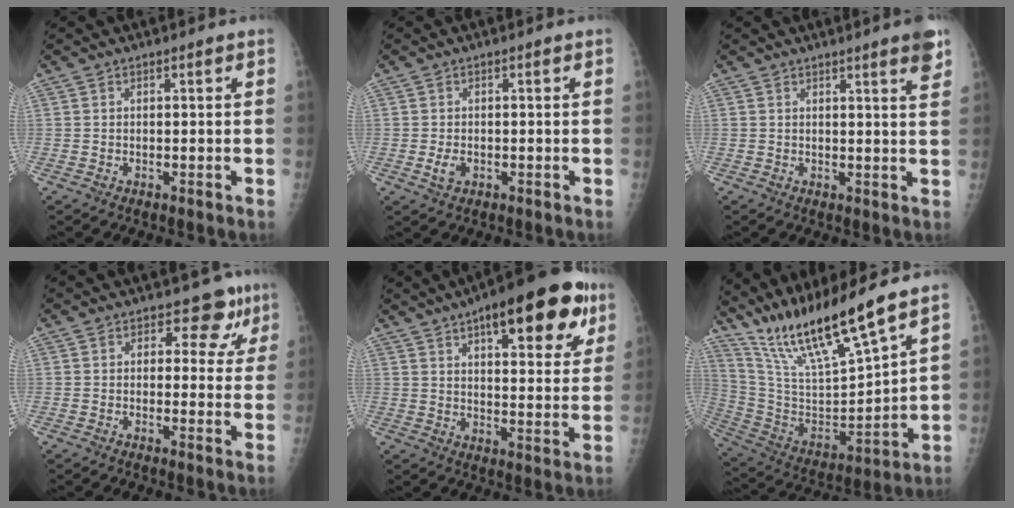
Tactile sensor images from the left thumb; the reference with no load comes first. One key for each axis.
{"total": 2.6, "fx": -0.7, "fy": 1.7, "fz": 1.8, "tx": -0.033, "ty": 0.000, "tz": -0.011}
{"total": 4.2, "fx": 2.7, "fy": 0.1, "fz": 3.1, "tx": -0.035, "ty": -0.015, "tz": 0.033}
{"total": 6.3, "fx": 3.4, "fy": 4.5, "fz": 2.9, "tx": 0.006, "ty": -0.009, "tz": 0.028}
{"total": 21.1, "fx": 10.7, "fy": 7.7, "fz": 16.5, "tx": -0.195, "ty": -0.017, "tz": 0.146}
{"total": 19.8, "fx": 15.5, "fy": 1.7, "fz": 12.2, "tx": -0.207, "ty": -0.073, "tz": 0.303}